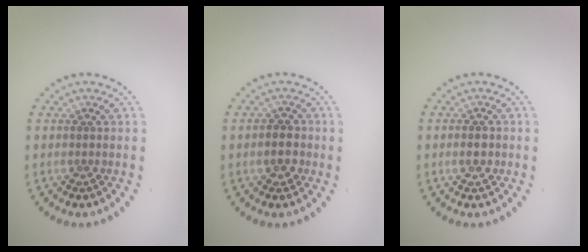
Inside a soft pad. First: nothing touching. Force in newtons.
{"total": 2.0, "press": 1.9, "slide": 0.6}
{"total": 1.8, "press": 1.7, "slide": 0.2}